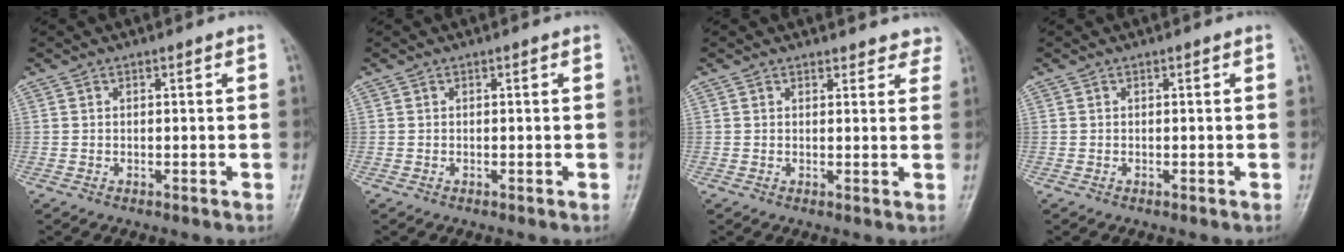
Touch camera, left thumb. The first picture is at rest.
{"total": 0.0}
{"total": 4.6, "force": [4.2, 1.8, 0.2], "torque": [0.038, -0.020, 0.029]}
{"total": 0.0}